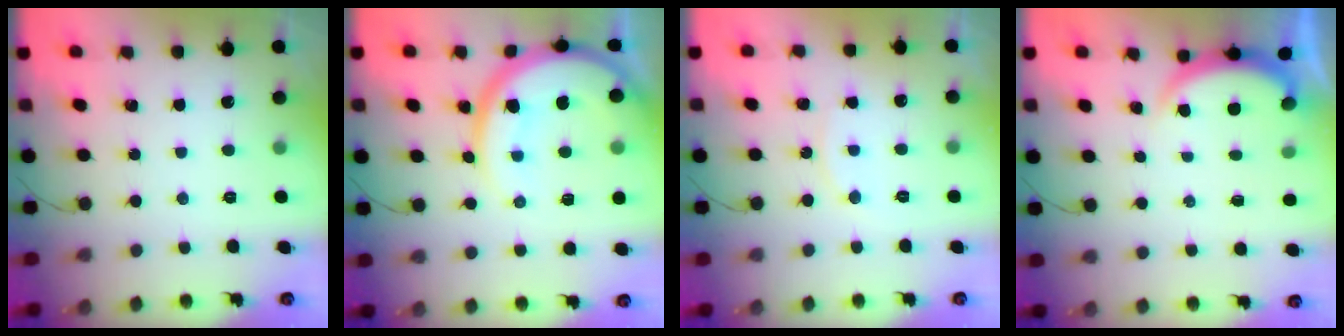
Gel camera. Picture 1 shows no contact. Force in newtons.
{"total": 15.9, "press": 15.9, "slide": 1.3}
{"total": 5.9, "press": 5.9, "slide": 0.5}
{"total": 1.8, "press": 1.8, "slide": 0.5}